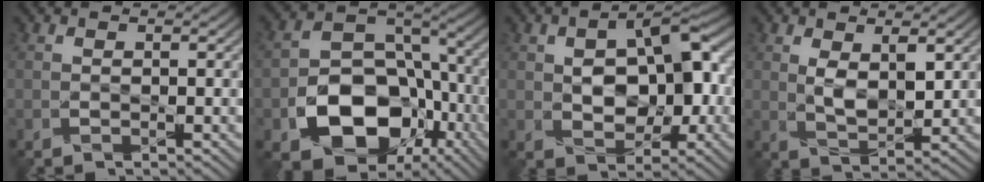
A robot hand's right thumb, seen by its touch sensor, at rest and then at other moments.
{"total": 15.3, "force": [-6.2, 11.0, 8.7], "torque": [-0.154, -0.041, -0.103]}
{"total": 9.1, "force": [0.1, 5.6, 7.2], "torque": [-0.110, 0.007, 0.002]}
{"total": 4.6, "force": [1.4, 2.3, 3.7], "torque": [-0.080, -0.008, 0.032]}